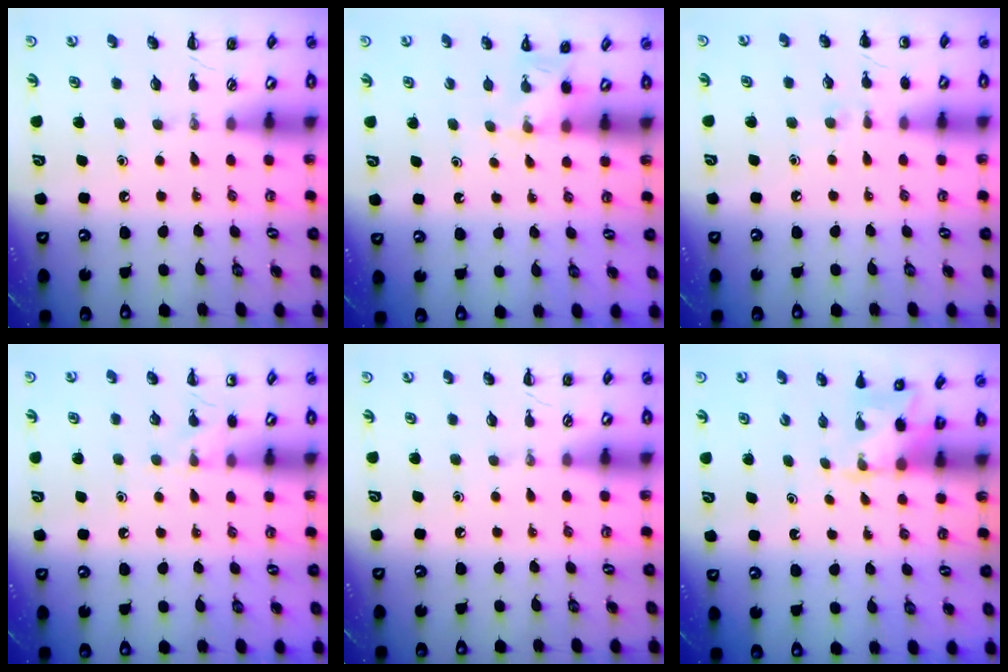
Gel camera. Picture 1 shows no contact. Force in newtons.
{"total": 3.8, "press": 3.6, "slide": 1.1}
{"total": 5.6, "press": 5.3, "slide": 1.7}
{"total": 5.7, "press": 5.5, "slide": 1.6}
{"total": 0.0}
{"total": 2.1, "press": 2.0, "slide": 0.6}